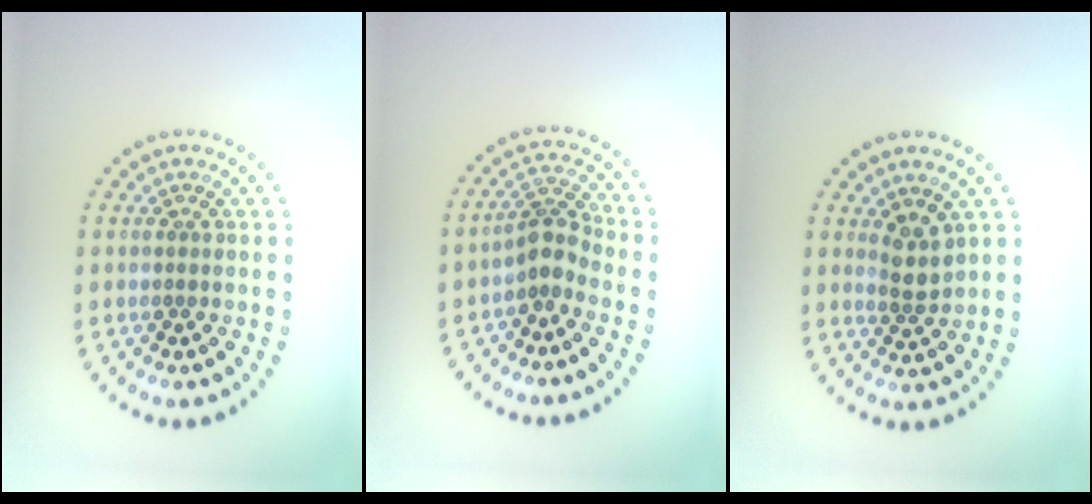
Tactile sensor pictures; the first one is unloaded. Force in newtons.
{"total": 2.5, "press": 1.9, "slide": 1.7}
{"total": 2.1, "press": 1.7, "slide": 1.3}